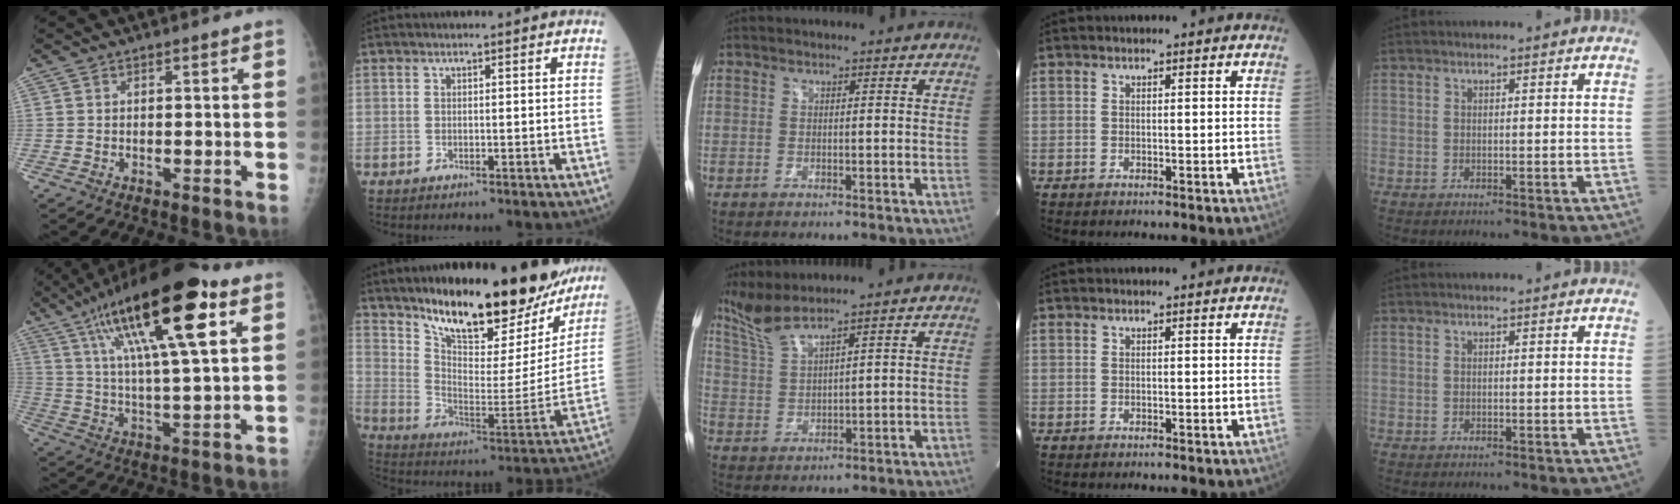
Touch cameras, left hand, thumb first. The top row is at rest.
{"thumb": {"total": 23.4, "force": [11.0, 5.9, 19.8], "torque": [-0.327, -0.010, 0.181]}, "index": {"total": 24.6, "force": [19.6, 7.3, 12.9], "torque": [-0.193, -0.031, 0.283]}, "middle": {"total": 5.2, "force": [4.6, -0.8, 2.3], "torque": [-0.062, 0.001, 0.107]}}